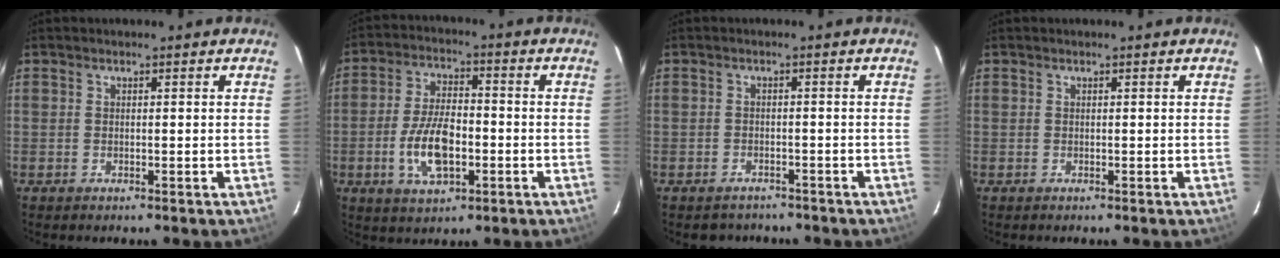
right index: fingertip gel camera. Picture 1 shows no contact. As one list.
[{"total": 10.7, "force": [-3.0, 5.1, 8.9], "torque": [-0.180, 0.001, -0.051]}, {"total": 3.7, "force": [-3.1, 2.1, 0.3], "torque": [-0.009, 0.006, -0.042]}, {"total": 0.0}]